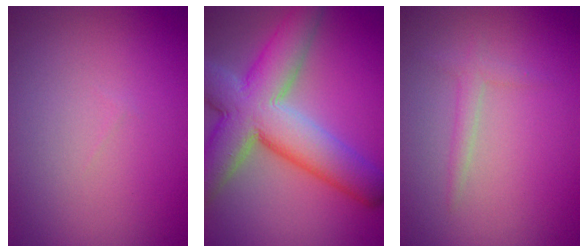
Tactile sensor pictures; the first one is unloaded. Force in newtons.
{"total": 10.9, "press": 10.9, "slide": 0.6}
{"total": 1.4, "press": 1.4, "slide": 0.1}